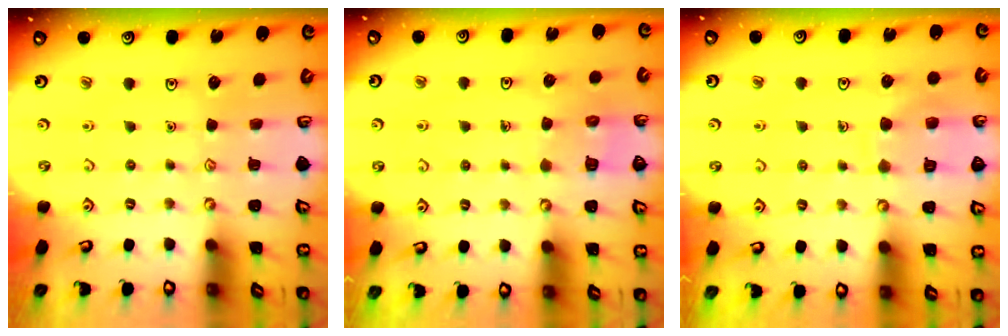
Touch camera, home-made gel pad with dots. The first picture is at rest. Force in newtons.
{"total": 5.2, "press": 5.2, "slide": 0.3}
{"total": 9.1, "press": 9.1, "slide": 0.7}